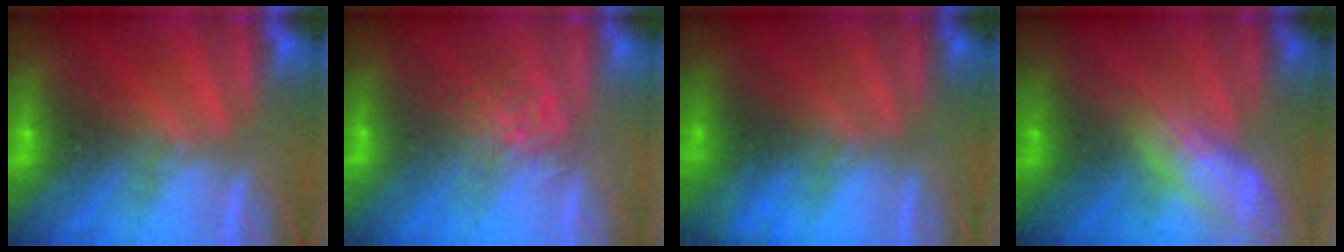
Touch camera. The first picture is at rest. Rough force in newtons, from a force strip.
{"total": 4.1}
{"total": 1.9}
{"total": 2.6}